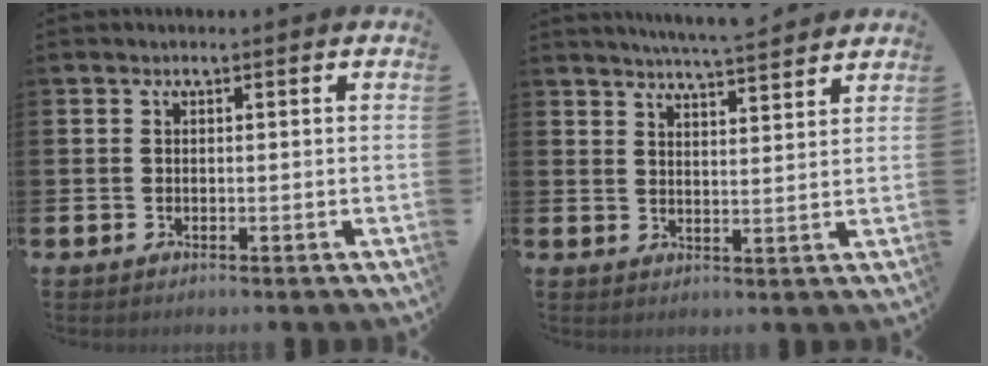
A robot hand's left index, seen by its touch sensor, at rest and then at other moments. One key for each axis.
{"total": 5.5, "fx": 5.4, "fy": -0.6, "fz": 0.7, "tx": -0.022, "ty": -0.032, "tz": 0.095}